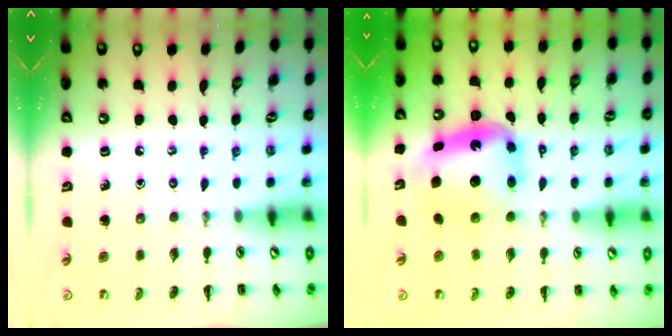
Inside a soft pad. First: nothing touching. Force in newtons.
{"total": 6.3, "press": 6.1, "slide": 1.6}